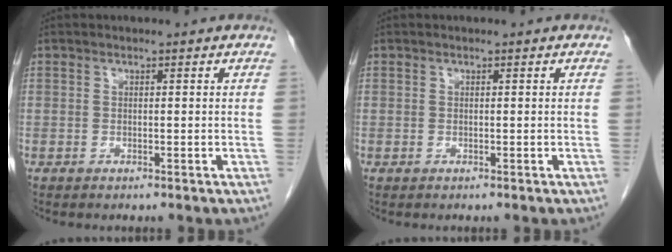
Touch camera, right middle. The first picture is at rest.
{"total": 0.0}